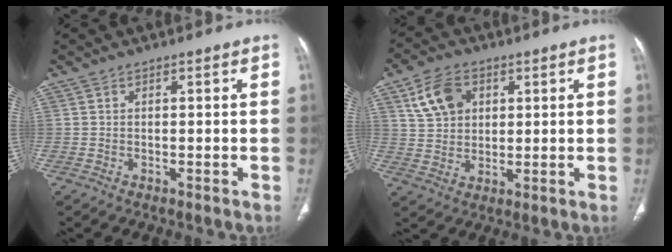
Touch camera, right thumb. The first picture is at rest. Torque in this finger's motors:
{"motor_torque": [-0.69, 0.57, -0.17, 0.26, 0.14]}